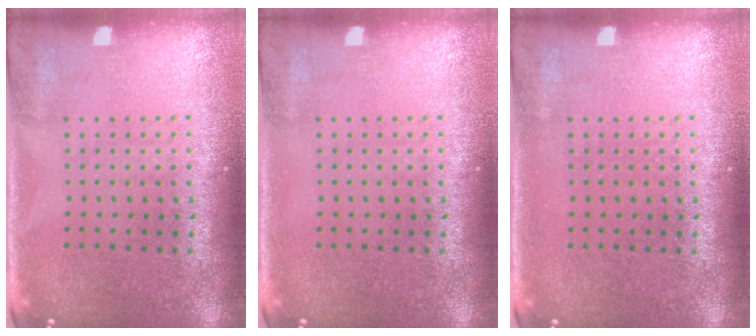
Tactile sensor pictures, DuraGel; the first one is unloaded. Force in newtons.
{"total": 0.0}
{"total": 0.0}